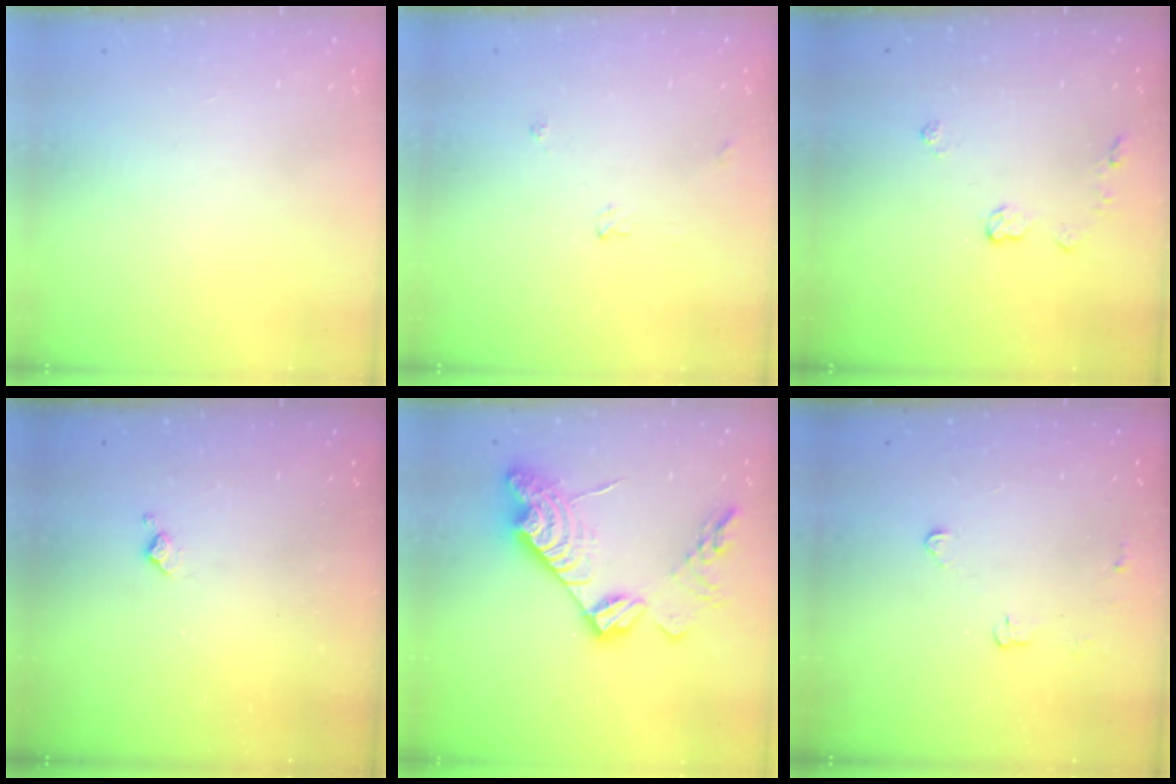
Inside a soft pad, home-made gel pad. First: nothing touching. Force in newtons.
{"total": 3.6, "press": 3.5, "slide": 0.5}
{"total": 3.6, "press": 3.6, "slide": 0.4}
{"total": 3.8, "press": 3.8, "slide": 0.7}
{"total": 18.8, "press": 18.8, "slide": 1.4}
{"total": 2.9, "press": 2.9, "slide": 0.4}